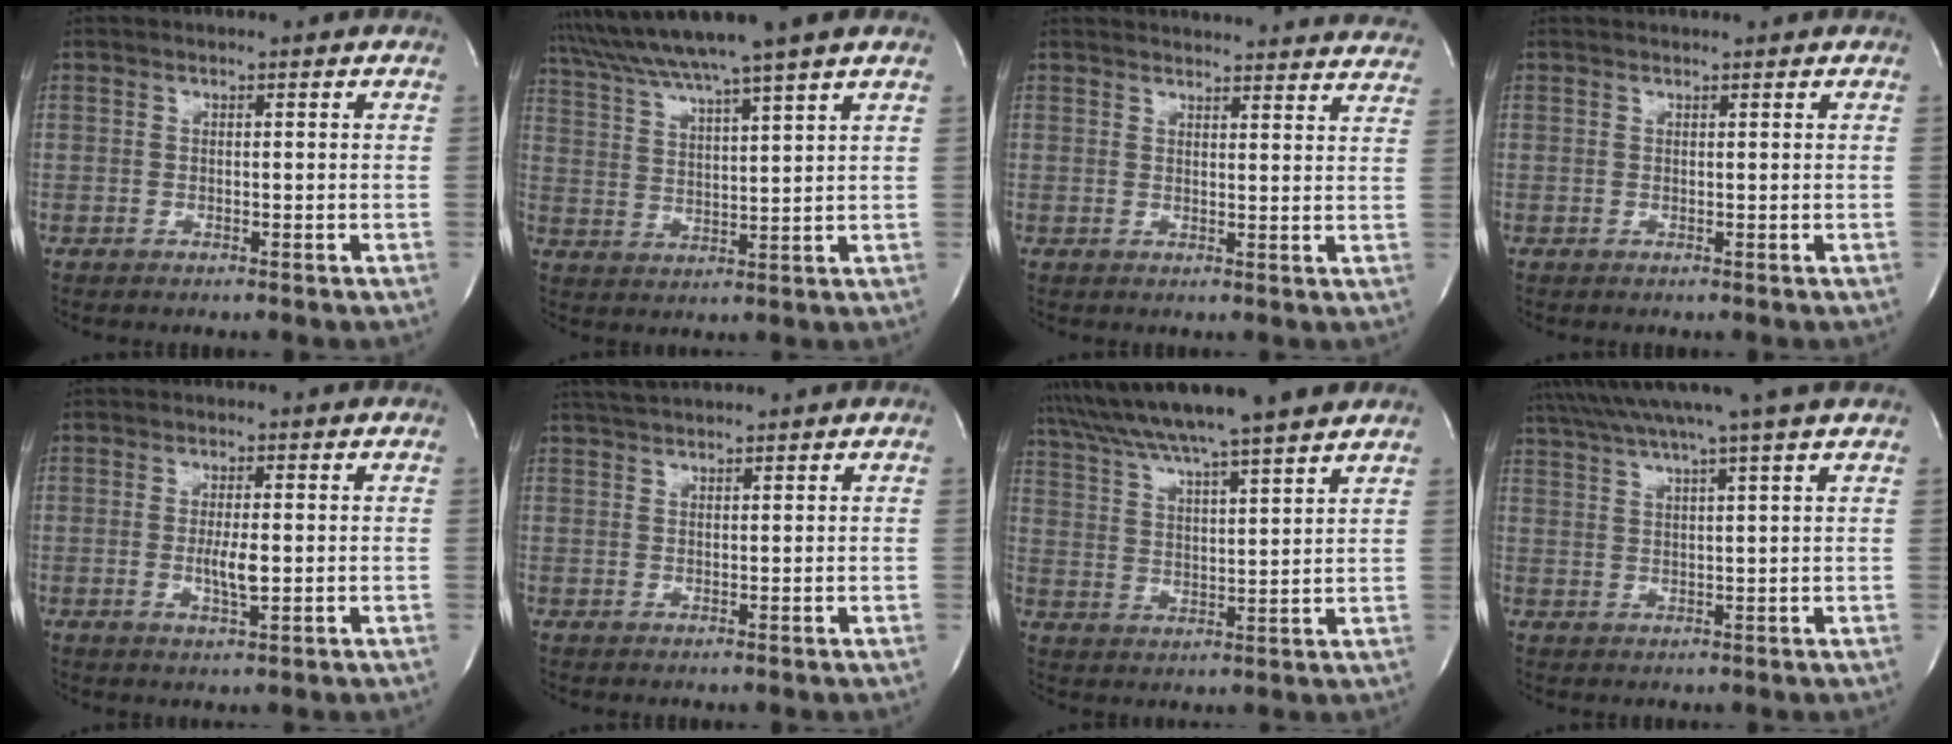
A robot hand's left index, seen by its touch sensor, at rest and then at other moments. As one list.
[{"total": 12.5, "force": [10.4, -1.9, 6.6], "torque": [-0.122, 0.023, 0.170]}, {"total": 24.5, "force": [23.7, 3.3, 5.2], "torque": [-0.078, -0.047, 0.268]}, {"total": 1.3, "force": [1.3, 0.0, 0.2], "torque": [-0.005, 0.016, 0.022]}, {"total": 3.5, "force": [-0.4, 0.7, 3.4], "torque": [-0.067, -0.006, -0.005]}, {"total": 3.5, "force": [3.3, -0.1, 1.2], "torque": [-0.025, 0.022, 0.063]}, {"total": 17.0, "force": [14.8, -0.7, 8.4], "torque": [-0.151, 0.021, 0.226]}, {"total": 11.5, "force": [9.6, -2.4, 5.8], "torque": [-0.104, 0.006, 0.138]}]